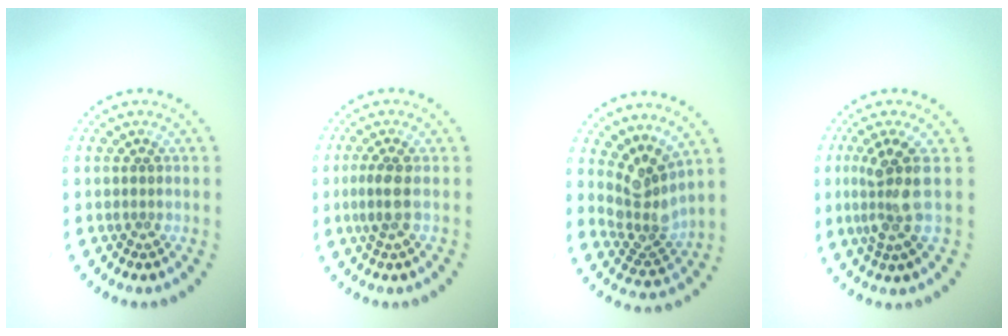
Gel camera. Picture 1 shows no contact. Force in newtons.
{"total": 1.8, "press": 1.6, "slide": 1.0}
{"total": 3.6, "press": 2.4, "slide": 2.6}
{"total": 3.7, "press": 2.8, "slide": 2.4}